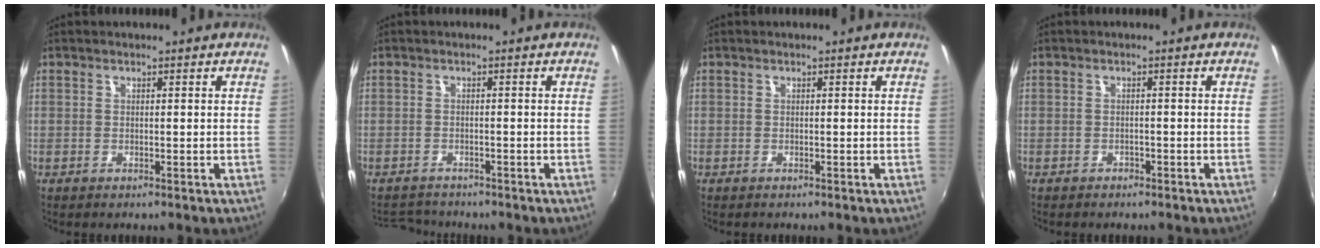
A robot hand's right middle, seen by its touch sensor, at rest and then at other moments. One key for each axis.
{"total": 4.0, "fx": -3.9, "fy": 1.0, "fz": 0.5, "tx": -0.023, "ty": -0.001, "tz": -0.065}
{"total": 0.0}
{"total": 1.7, "fx": -1.5, "fy": 0.8, "fz": 0.4, "tx": -0.011, "ty": -0.004, "tz": -0.020}